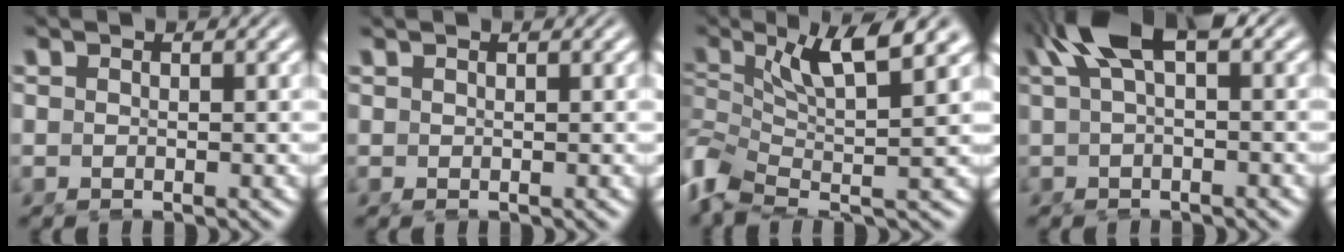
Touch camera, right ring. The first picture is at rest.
{"total": 0.6, "force": [0.5, -0.3, 0.0], "torque": [0.004, 0.003, 0.011]}
{"total": 6.2, "force": [-0.1, 3.6, 5.0], "torque": [-0.118, -0.019, -0.003]}
{"total": 7.5, "force": [2.7, 3.2, 6.2], "torque": [-0.114, 0.016, 0.041]}